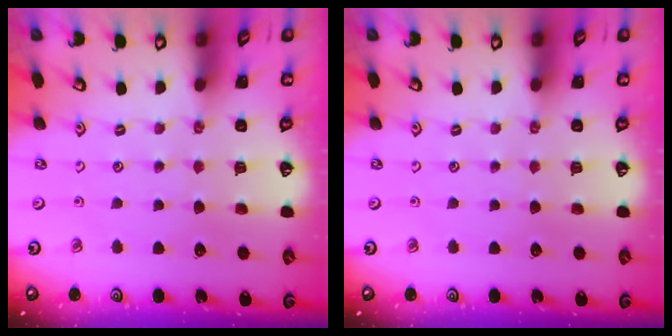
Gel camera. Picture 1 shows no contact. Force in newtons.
{"total": 0.0}